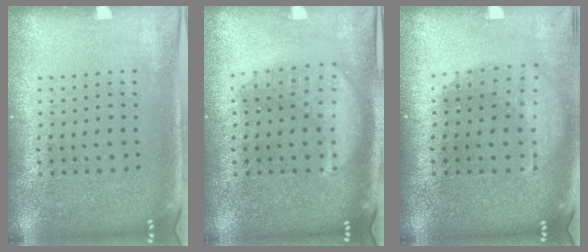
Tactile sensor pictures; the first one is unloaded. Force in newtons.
{"total": 3.1, "press": 3.1, "slide": 0.3}
{"total": 1.6, "press": 1.2, "slide": 1.0}